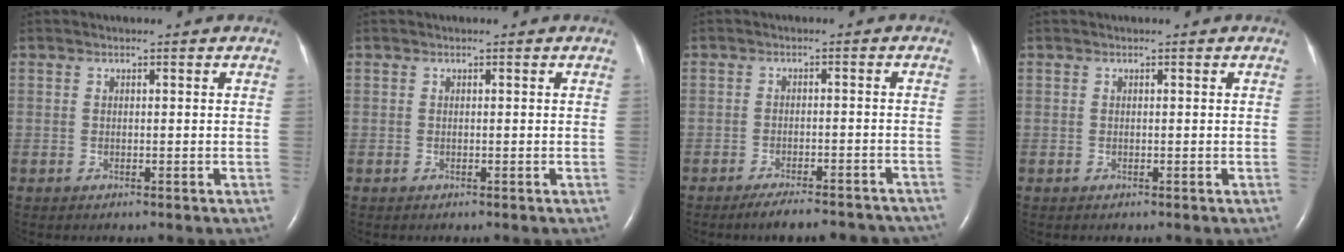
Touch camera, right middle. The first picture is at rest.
{"total": 0.0}
{"total": 11.7, "force": [-10.6, 2.3, 4.3], "torque": [-0.048, 0.006, -0.129]}
{"total": 0.0}